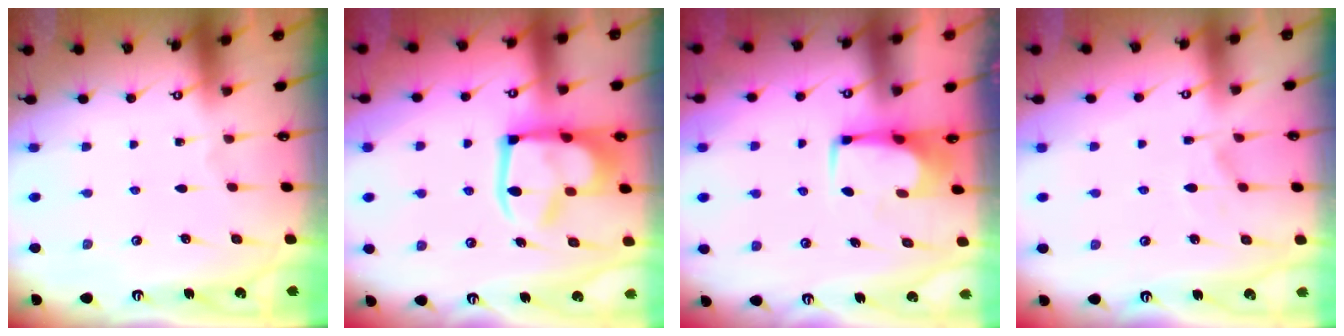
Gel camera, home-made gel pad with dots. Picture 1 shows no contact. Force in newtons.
{"total": 12.3, "press": 12.2, "slide": 1.7}
{"total": 0.8, "press": 0.7, "slide": 0.4}
{"total": 1.9, "press": 1.4, "slide": 1.2}